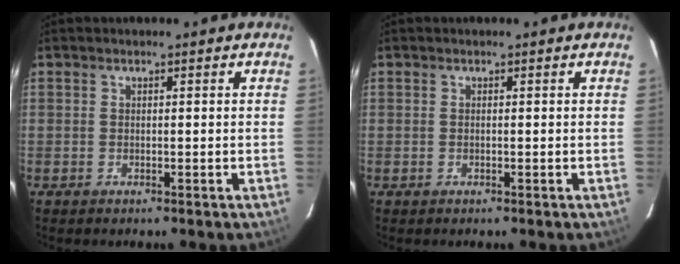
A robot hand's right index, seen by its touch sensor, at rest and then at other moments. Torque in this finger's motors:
{"motor_torque": [0.00, 0.00, 0.03, 0.00]}